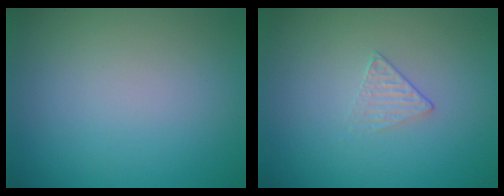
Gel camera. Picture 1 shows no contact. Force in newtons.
{"total": 1.1, "press": 0.5, "slide": 1.0}